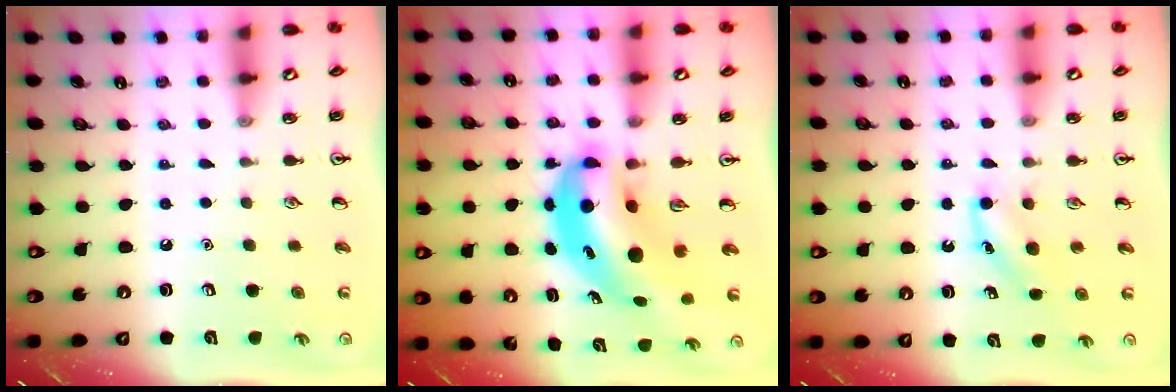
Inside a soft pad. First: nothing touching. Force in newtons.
{"total": 8.9, "press": 8.6, "slide": 2.3}
{"total": 3.7, "press": 3.5, "slide": 1.2}